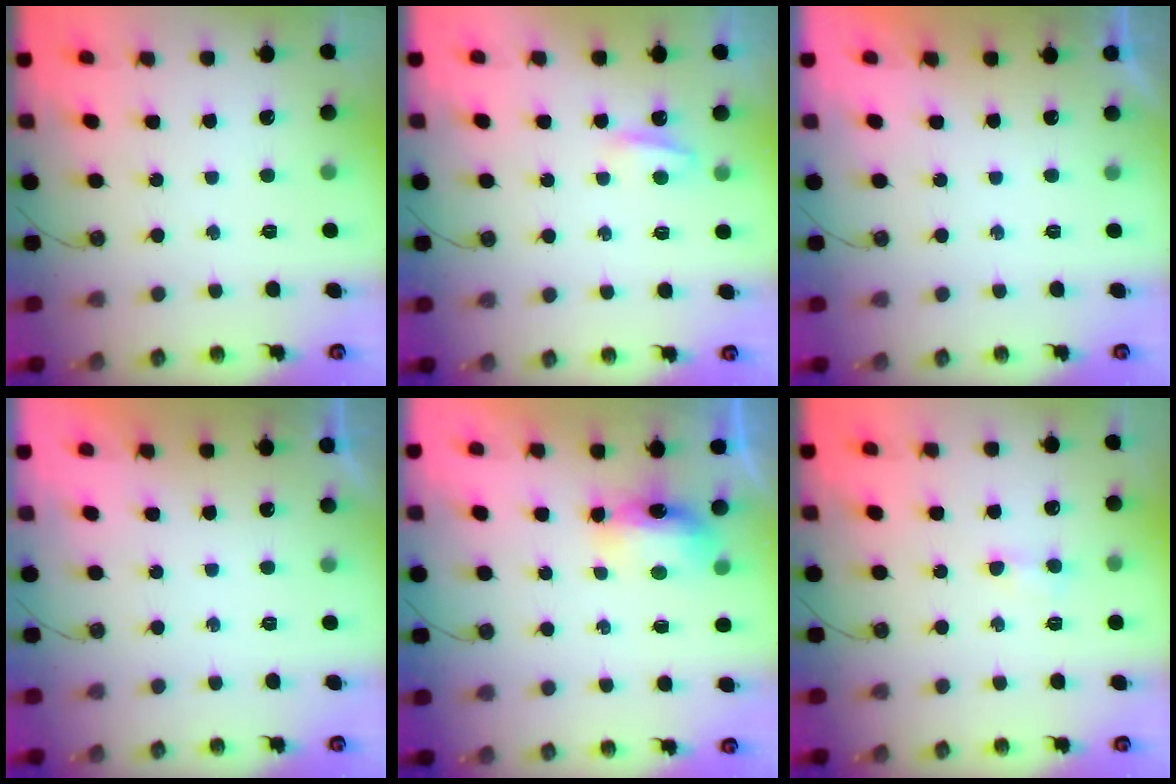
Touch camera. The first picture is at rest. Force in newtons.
{"total": 3.8, "press": 3.8, "slide": 0.6}
{"total": 0.0}
{"total": 0.0}
{"total": 6.4, "press": 6.4, "slide": 0.2}
{"total": 3.8, "press": 3.7, "slide": 0.7}